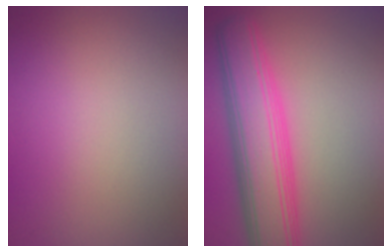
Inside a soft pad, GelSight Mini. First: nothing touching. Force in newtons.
{"total": 8.4, "press": 8.4, "slide": 0.2}